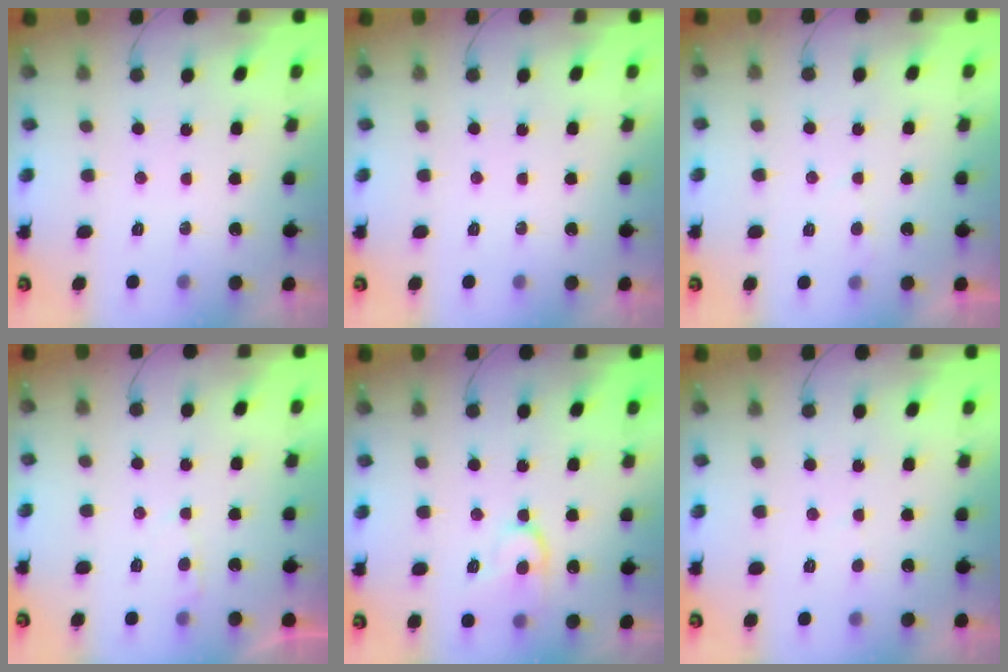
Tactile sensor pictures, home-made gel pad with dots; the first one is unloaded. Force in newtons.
{"total": 0.0}
{"total": 2.1, "press": 2.1, "slide": 0.2}
{"total": 3.0, "press": 3.0, "slide": 0.3}
{"total": 11.8, "press": 11.7, "slide": 1.1}
{"total": 2.8, "press": 2.8, "slide": 0.3}